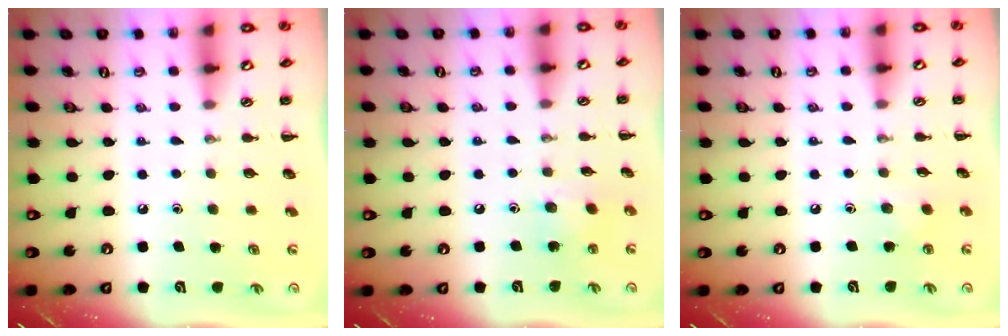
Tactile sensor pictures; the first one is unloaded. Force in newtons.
{"total": 4.7, "press": 4.7, "slide": 0.7}
{"total": 4.1, "press": 3.9, "slide": 1.2}